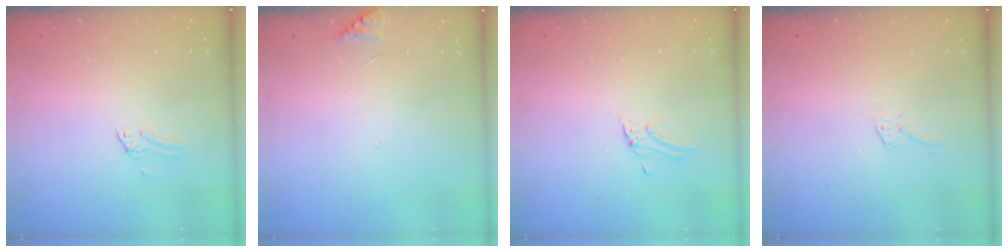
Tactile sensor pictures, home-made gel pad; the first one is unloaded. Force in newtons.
{"total": 7.5, "press": 7.4, "slide": 0.8}
{"total": 1.7, "press": 1.7, "slide": 0.1}
{"total": 4.5, "press": 4.5, "slide": 0.4}